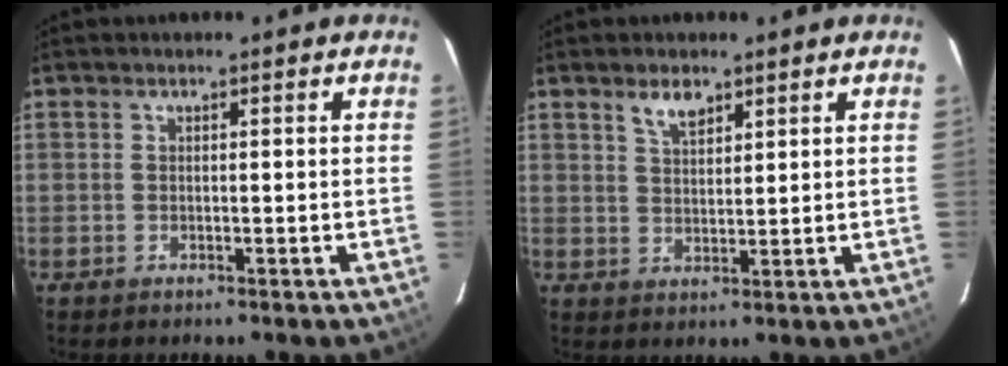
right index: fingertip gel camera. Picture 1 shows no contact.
{"total": 3.8, "force": [2.6, 1.6, 2.2], "torque": [-0.038, 0.005, 0.050]}